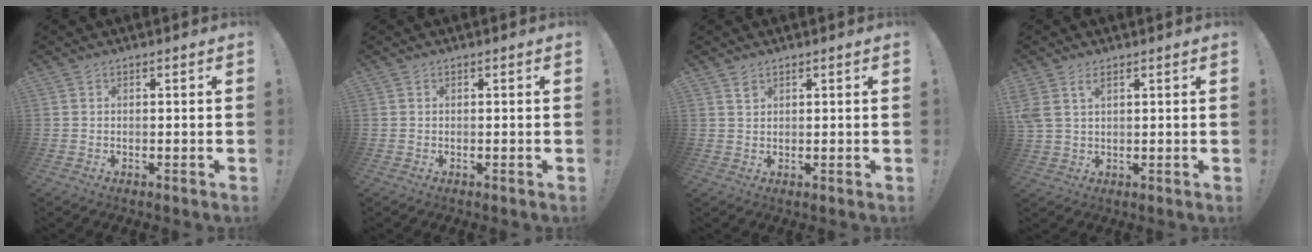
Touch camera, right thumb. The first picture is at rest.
{"total": 0.0}
{"total": 1.5, "force": [1.1, 0.8, 0.6], "torque": [0.002, -0.007, 0.019]}
{"total": 4.3, "force": [2.3, 2.3, 2.8], "torque": [-0.056, -0.008, 0.043]}